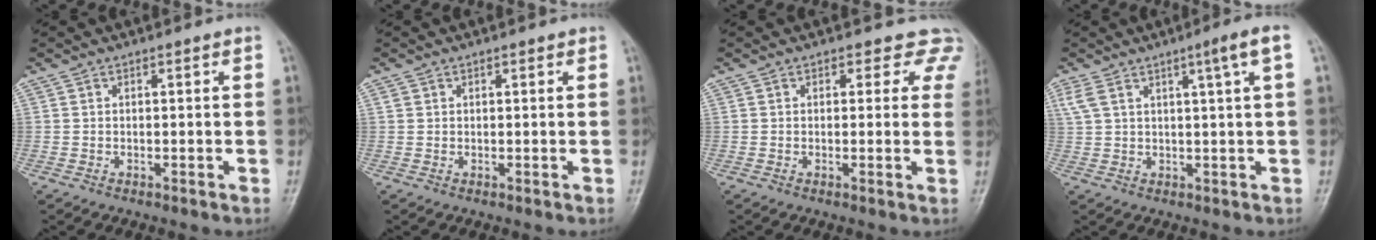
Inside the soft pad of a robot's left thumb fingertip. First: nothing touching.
{"total": 1.0, "force": [0.5, 0.8, 0.3], "torque": [0.006, -0.002, 0.007]}
{"total": 5.1, "force": [4.0, 3.2, 0.7], "torque": [0.039, -0.013, 0.018]}
{"total": 6.5, "force": [2.9, 0.1, 5.8], "torque": [-0.109, 0.004, 0.060]}